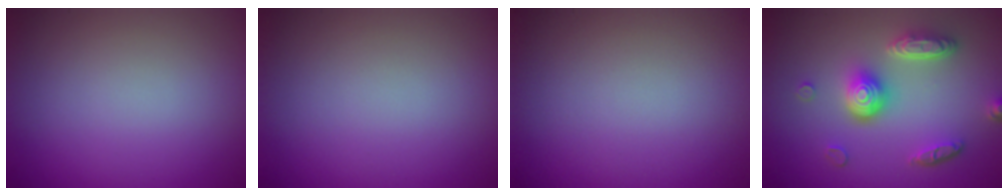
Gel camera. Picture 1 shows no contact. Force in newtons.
{"total": 0.0}
{"total": 0.0}
{"total": 4.9, "press": 3.8, "slide": 3.2}